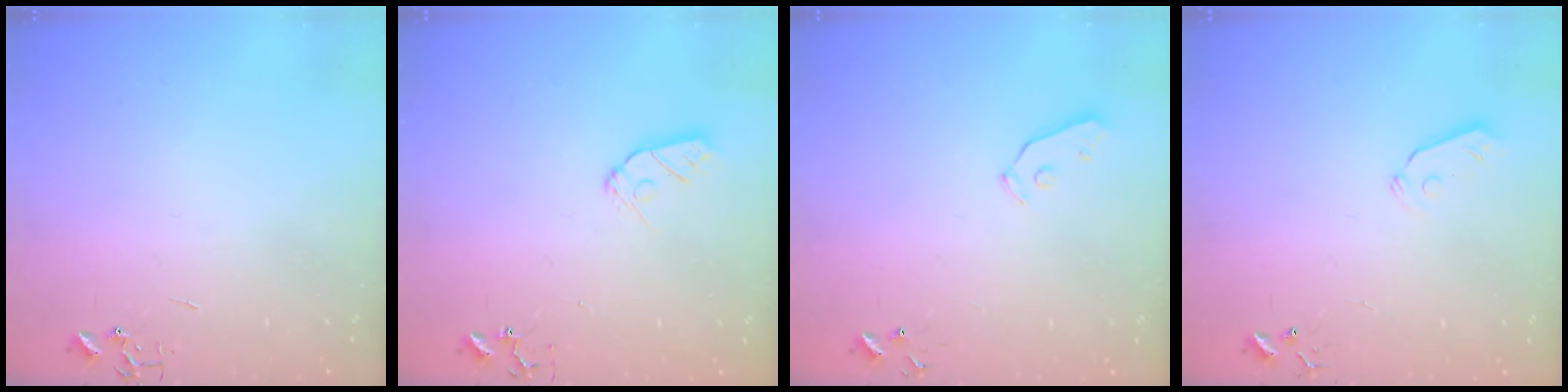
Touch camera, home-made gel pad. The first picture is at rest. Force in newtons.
{"total": 7.6, "press": 7.6, "slide": 0.5}
{"total": 4.0, "press": 4.0, "slide": 0.2}
{"total": 5.5, "press": 5.4, "slide": 0.6}